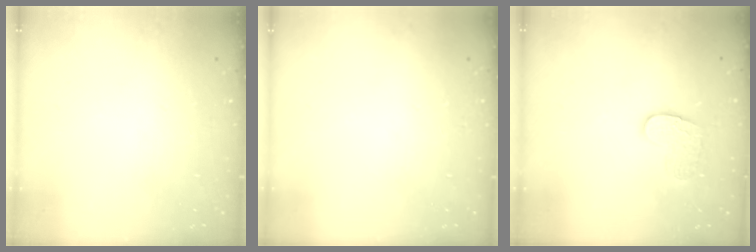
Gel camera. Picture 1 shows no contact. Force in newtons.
{"total": 0.0}
{"total": 9.5, "press": 9.5, "slide": 0.6}